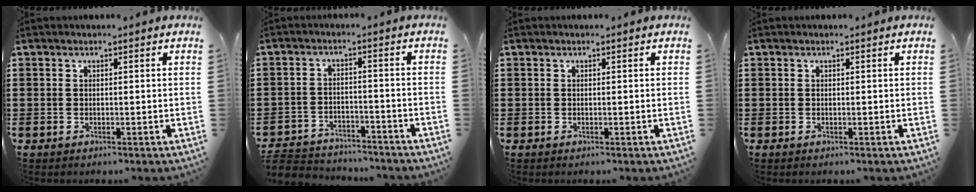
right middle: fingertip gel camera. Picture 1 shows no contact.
{"total": 3.6, "force": [-3.5, 0.8, 0.0], "torque": [-0.014, 0.001, -0.077]}
{"total": 0.0}
{"total": 0.0}